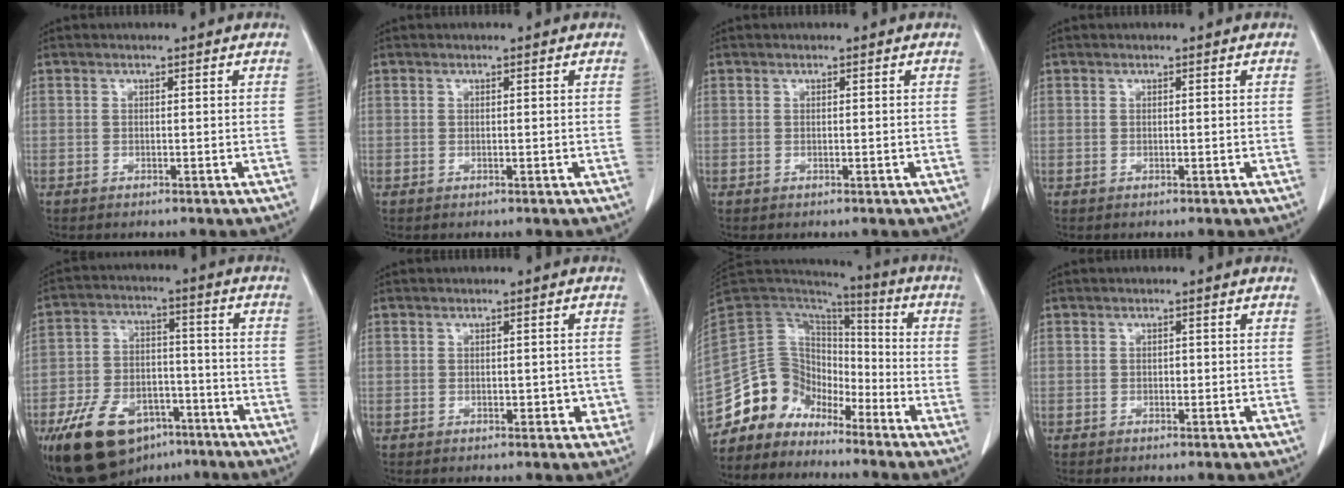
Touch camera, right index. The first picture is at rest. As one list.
[{"total": 0.0}, {"total": 0.0}, {"total": 0.0}, {"total": 18.3, "force": [-11.2, 9.9, 10.5], "torque": [-0.204, 0.008, -0.185]}, {"total": 3.1, "force": [-0.7, 1.9, 2.4], "torque": [-0.027, 0.010, -0.003]}, {"total": 13.8, "force": [-11.2, 7.6, 2.8], "torque": [-0.056, 0.063, -0.211]}, {"total": 1.5, "force": [-0.2, 1.0, 1.1], "torque": [-0.019, 0.003, -0.002]}]